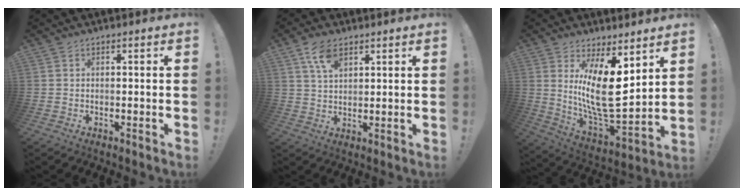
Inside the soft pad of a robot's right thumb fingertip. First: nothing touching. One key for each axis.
{"total": 7.0, "fx": 4.0, "fy": 3.3, "fz": 4.6, "tx": -0.081, "ty": -0.014, "tz": 0.073}
{"total": 16.7, "fx": 5.3, "fy": 5.9, "fz": 14.7, "tx": -0.274, "ty": -0.058, "tz": 0.092}